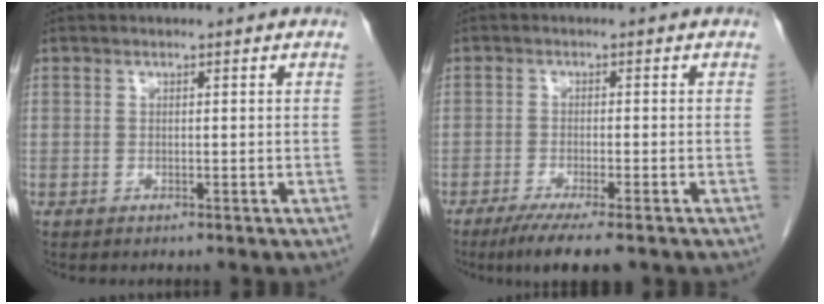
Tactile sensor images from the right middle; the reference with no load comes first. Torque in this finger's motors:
{"motor_torque": [0.70, -0.49, 0.15, 0.04]}